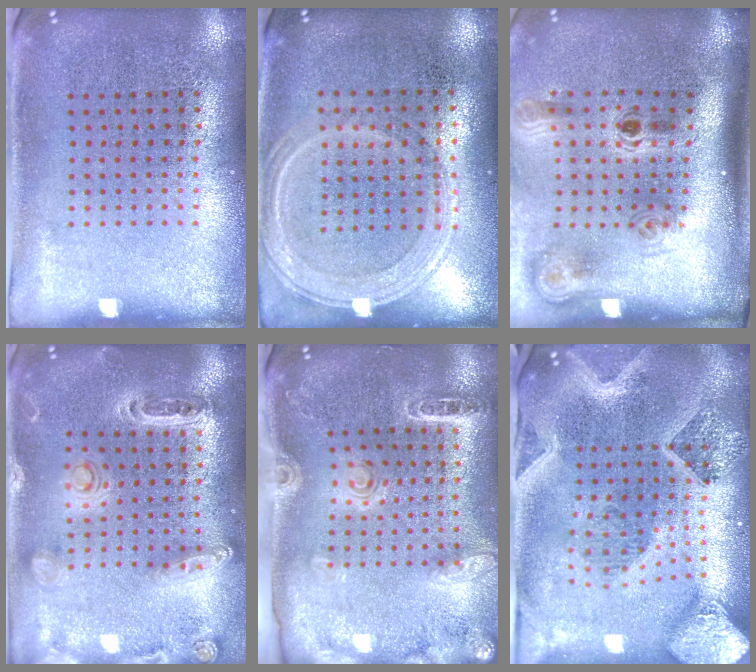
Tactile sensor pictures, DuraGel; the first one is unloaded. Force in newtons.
{"total": 1.3, "press": 1.2, "slide": 0.4}
{"total": 2.2, "press": 1.4, "slide": 1.7}
{"total": 1.2, "press": 1.2, "slide": 0.3}
{"total": 1.8, "press": 1.8, "slide": 0.2}
{"total": 4.2, "press": 3.3, "slide": 2.6}